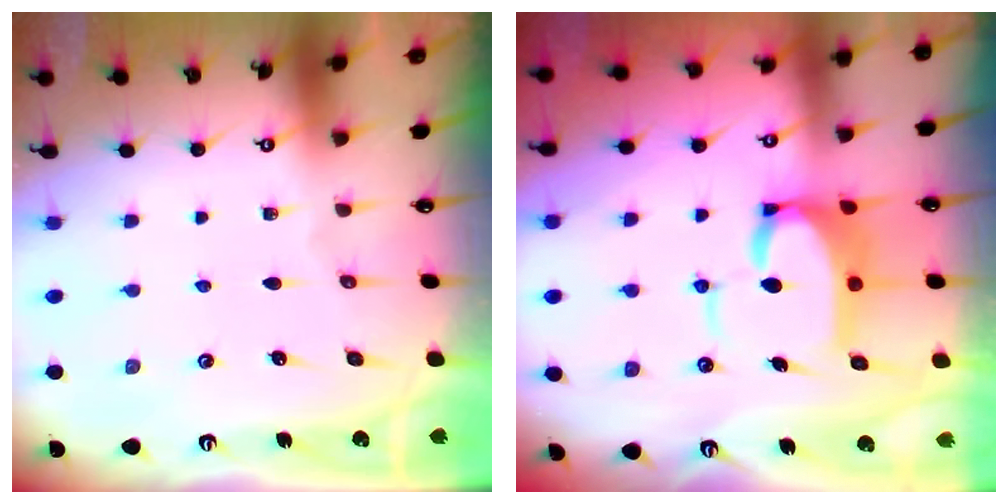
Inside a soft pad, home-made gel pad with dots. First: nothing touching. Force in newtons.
{"total": 8.6, "press": 8.5, "slide": 1.4}